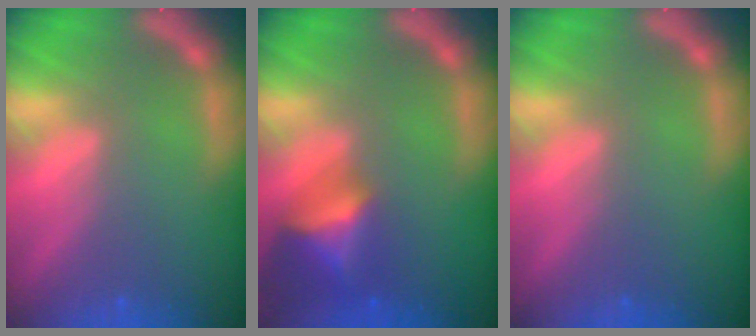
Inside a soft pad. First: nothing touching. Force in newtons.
{"total": 5.5}
{"total": 0.0}